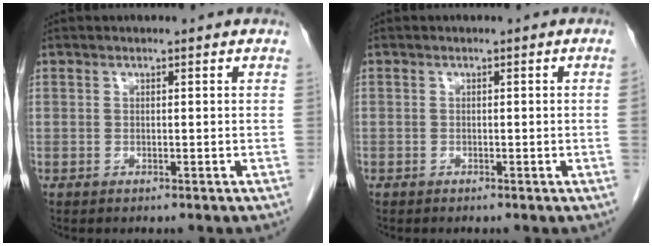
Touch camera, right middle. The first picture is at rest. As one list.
[{"total": 0.6, "force": [-0.2, -0.2, 0.6], "torque": [-0.003, 0.002, -0.003]}]